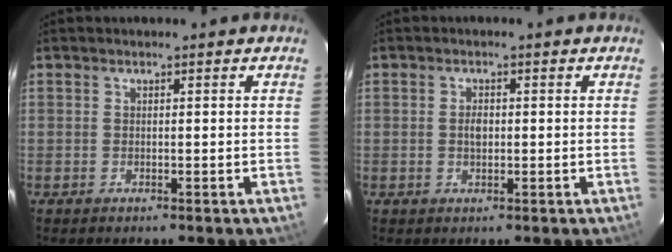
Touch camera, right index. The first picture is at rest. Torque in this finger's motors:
{"motor_torque": [0.53, 0.08, 0.23, 0.04]}